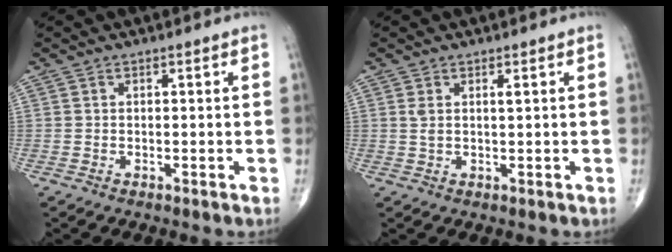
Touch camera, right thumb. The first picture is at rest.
{"total": 1.9, "force": [0.8, 0.5, 1.7], "torque": [-0.035, 0.003, 0.019]}